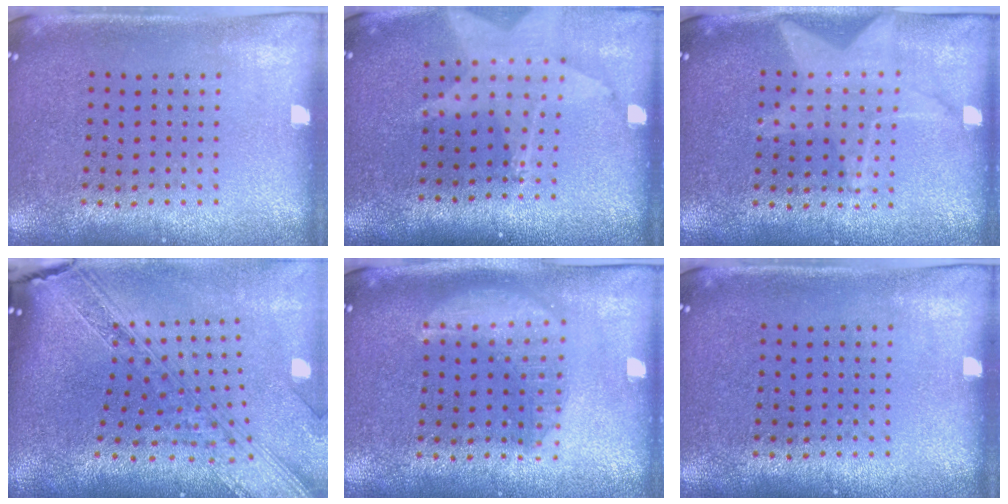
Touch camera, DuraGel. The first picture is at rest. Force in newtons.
{"total": 1.9, "press": 1.5, "slide": 1.2}
{"total": 1.4, "press": 1.4, "slide": 0.2}
{"total": 4.0, "press": 2.9, "slide": 2.7}
{"total": 1.6, "press": 1.6, "slide": 0.2}
{"total": 0.0}